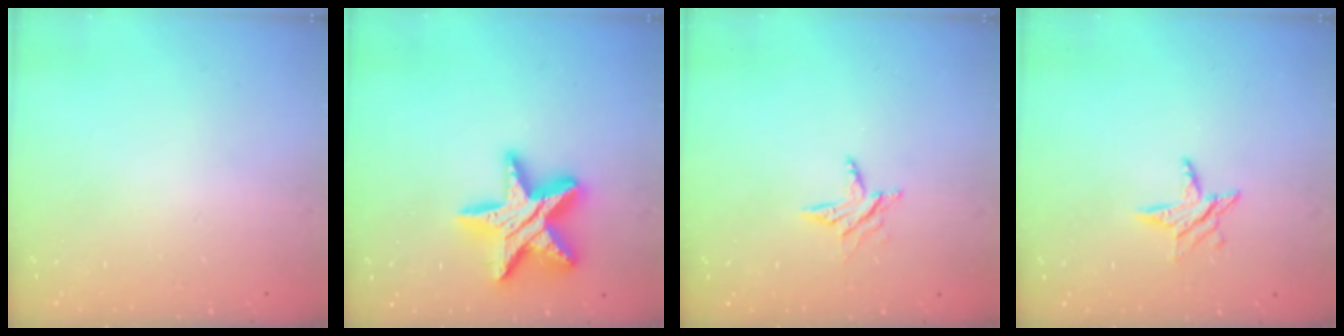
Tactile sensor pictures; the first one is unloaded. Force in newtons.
{"total": 19.5, "press": 19.5, "slide": 1.4}
{"total": 5.9, "press": 5.9, "slide": 0.5}
{"total": 5.7, "press": 5.7, "slide": 0.3}